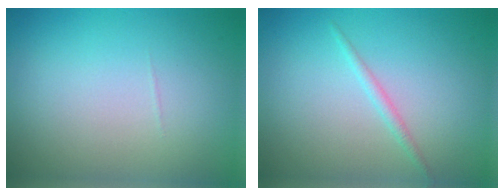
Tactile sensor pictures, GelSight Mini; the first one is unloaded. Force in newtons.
{"total": 1.0, "press": 1.0, "slide": 0.0}